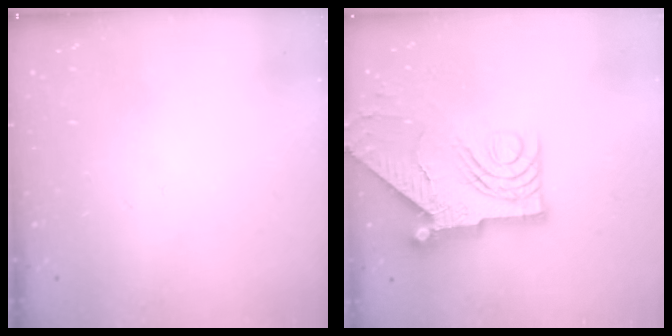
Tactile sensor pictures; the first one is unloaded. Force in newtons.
{"total": 17.7, "press": 17.6, "slide": 1.7}